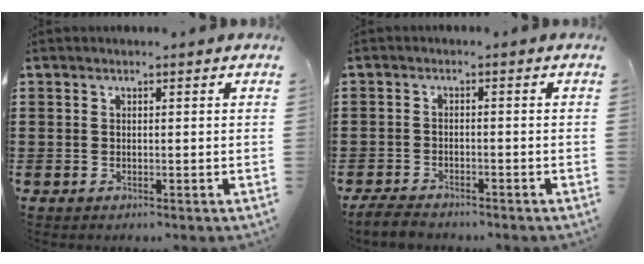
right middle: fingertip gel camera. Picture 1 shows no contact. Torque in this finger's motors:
{"motor_torque": [1.62, 0.31, -0.05, 0.00]}